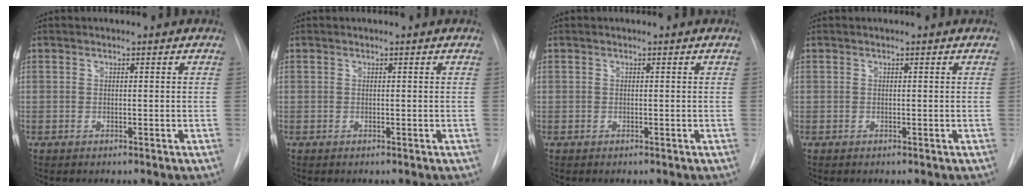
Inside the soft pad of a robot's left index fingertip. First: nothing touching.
{"total": 0.0}
{"total": 0.0}
{"total": 0.0}